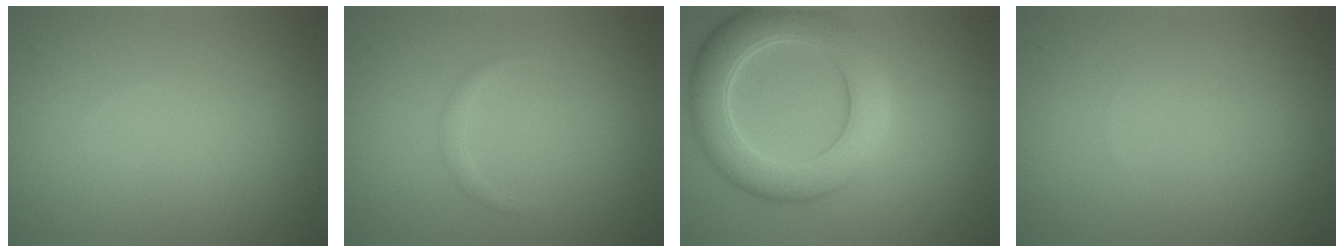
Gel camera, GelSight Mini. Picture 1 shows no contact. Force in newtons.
{"total": 0.6, "press": 0.6, "slide": 0.0}
{"total": 6.9, "press": 6.9, "slide": 0.2}
{"total": 0.0}